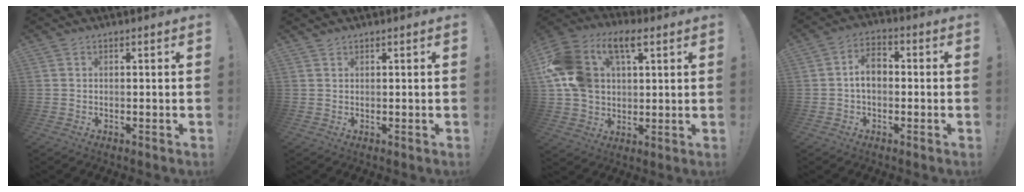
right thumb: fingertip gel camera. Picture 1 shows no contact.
{"total": 0.7, "force": [0.7, 0.1, 0.1], "torque": [-0.001, -0.001, 0.013]}
{"total": 17.6, "force": [6.6, 12.3, 10.7], "torque": [-0.208, -0.015, 0.127]}
{"total": 6.9, "force": [-0.3, 4.5, 5.1], "torque": [-0.078, 0.011, -0.004]}